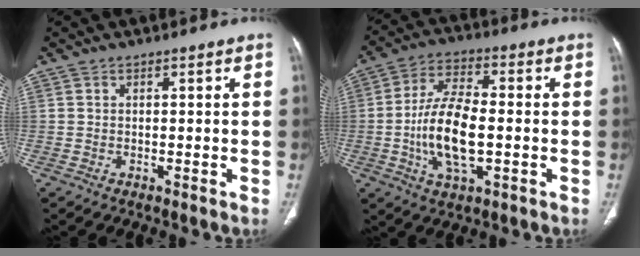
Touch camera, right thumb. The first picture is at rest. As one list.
[{"total": 13.3, "force": [-2.0, 5.7, 11.8], "torque": [-0.233, 0.009, -0.038]}]